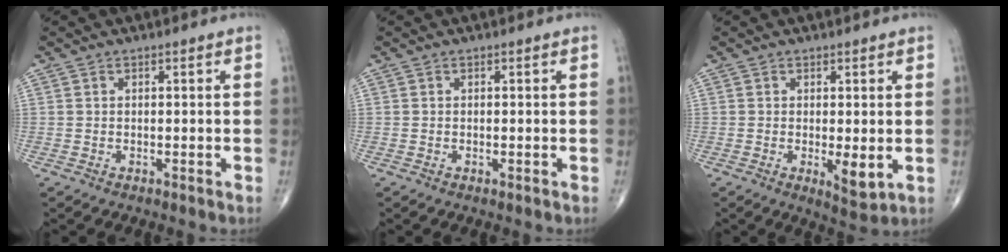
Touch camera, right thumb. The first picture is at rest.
{"total": 0.0}
{"total": 4.4, "force": [-0.5, 1.5, 4.1], "torque": [-0.061, -0.016, -0.003]}